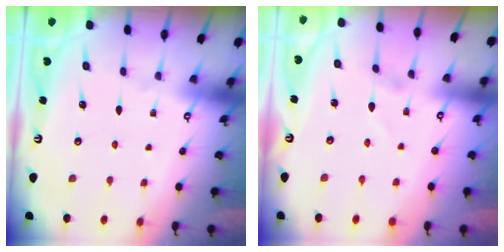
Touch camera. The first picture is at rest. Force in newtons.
{"total": 1.5, "press": 1.5, "slide": 0.1}